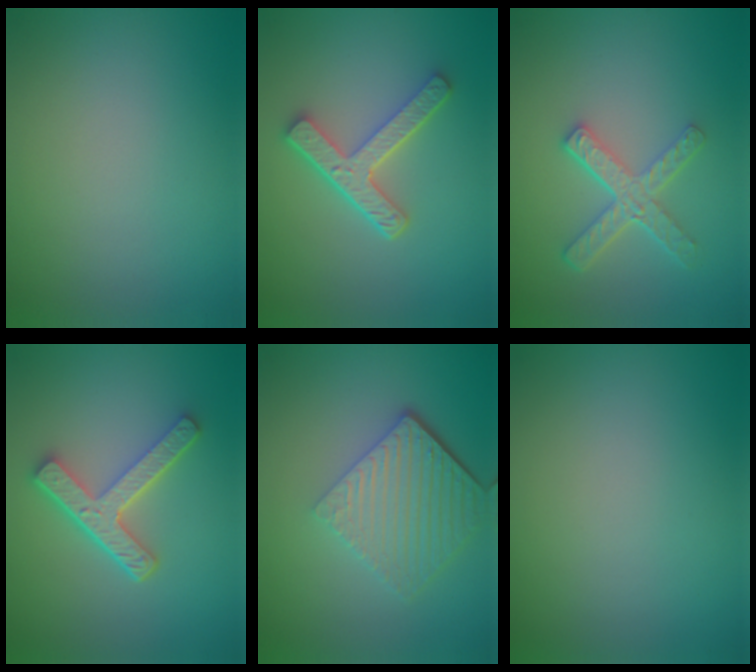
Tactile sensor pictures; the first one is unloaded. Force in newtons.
{"total": 4.5, "press": 3.5, "slide": 2.8}
{"total": 4.3, "press": 3.3, "slide": 2.8}
{"total": 5.0, "press": 3.7, "slide": 3.4}
{"total": 6.3, "press": 4.2, "slide": 4.7}
{"total": 0.0}